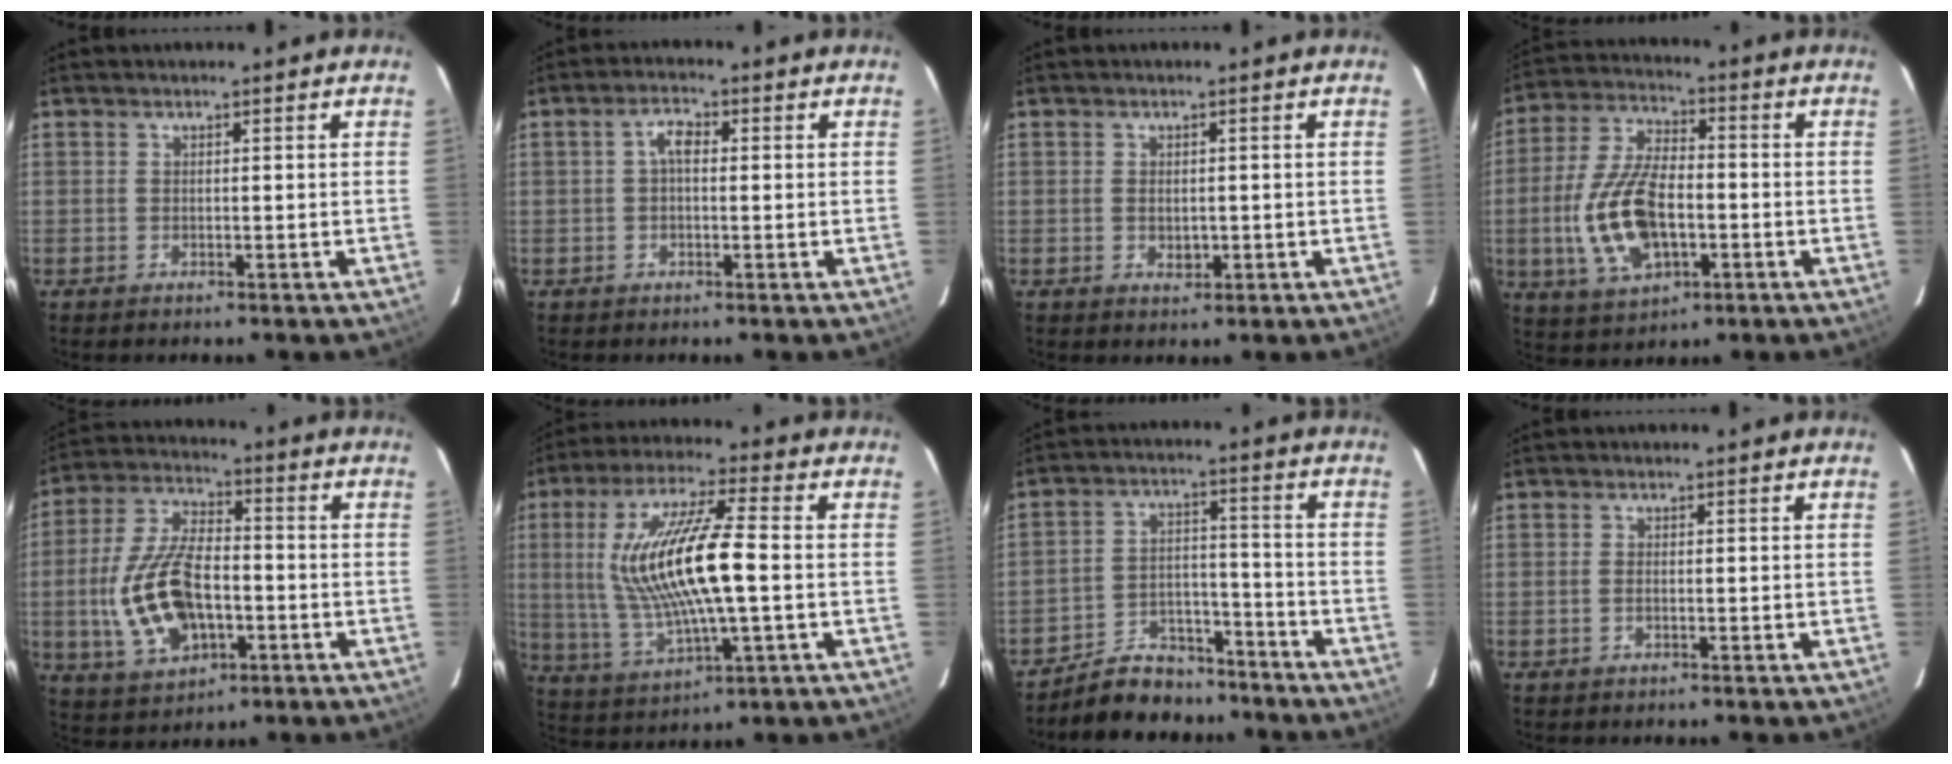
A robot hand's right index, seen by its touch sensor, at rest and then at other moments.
{"total": 2.9, "force": [0.2, 1.5, 2.5], "torque": [-0.049, 0.012, 0.004]}
{"total": 2.1, "force": [-0.2, 1.6, 1.3], "torque": [-0.020, -0.002, -0.001]}
{"total": 15.5, "force": [-3.1, 7.9, 13.0], "torque": [-0.276, 0.000, -0.050]}
{"total": 16.3, "force": [-3.2, 8.8, 13.3], "torque": [-0.285, 0.004, -0.046]}
{"total": 17.2, "force": [0.5, 3.9, 16.7], "torque": [-0.321, -0.001, 0.022]}
{"total": 11.5, "force": [-10.1, 5.0, 2.4], "torque": [-0.066, 0.027, -0.151]}
{"total": 0.7, "force": [-0.2, 0.4, 0.6], "torque": [-0.014, 0.000, -0.005]}